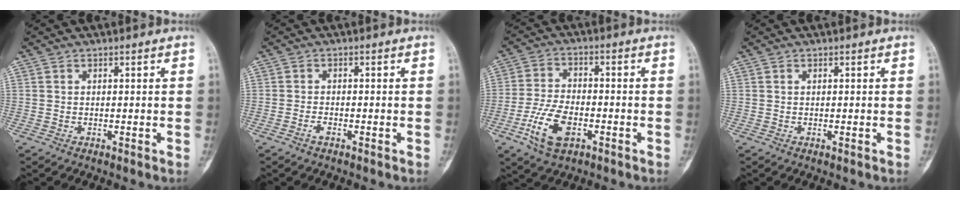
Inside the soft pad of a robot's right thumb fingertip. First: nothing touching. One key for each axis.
{"total": 1.5, "fx": -1.0, "fy": 0.6, "fz": 0.9, "tx": -0.023, "ty": 0.005, "tz": -0.019}
{"total": 9.9, "fx": -4.1, "fy": 5.2, "fz": 7.4, "tx": -0.151, "ty": 0.014, "tz": -0.075}
{"total": 0.6, "fx": -0.1, "fy": 0.2, "fz": 0.5, "tx": -0.011, "ty": 0.000, "tz": 0.001}